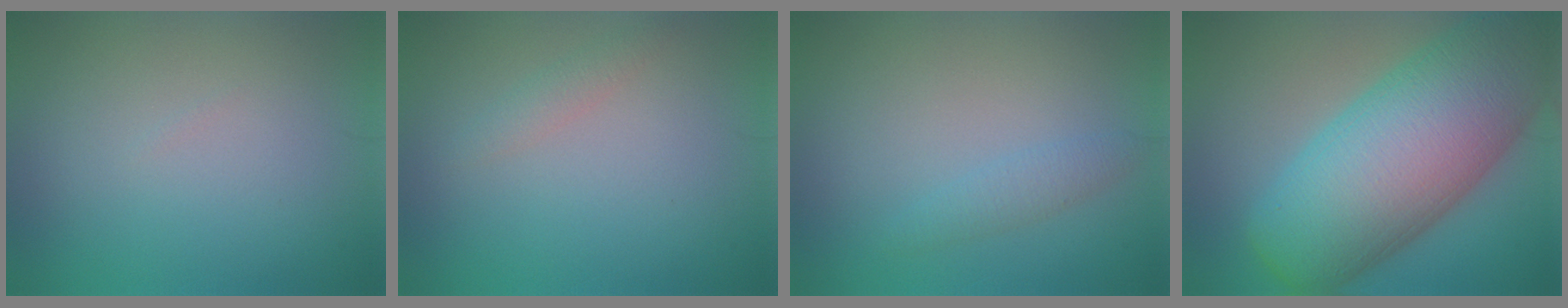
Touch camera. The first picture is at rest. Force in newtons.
{"total": 1.1, "press": 1.1, "slide": 0.0}
{"total": 1.3, "press": 1.3, "slide": 0.1}
{"total": 15.0, "press": 15.0, "slide": 0.5}